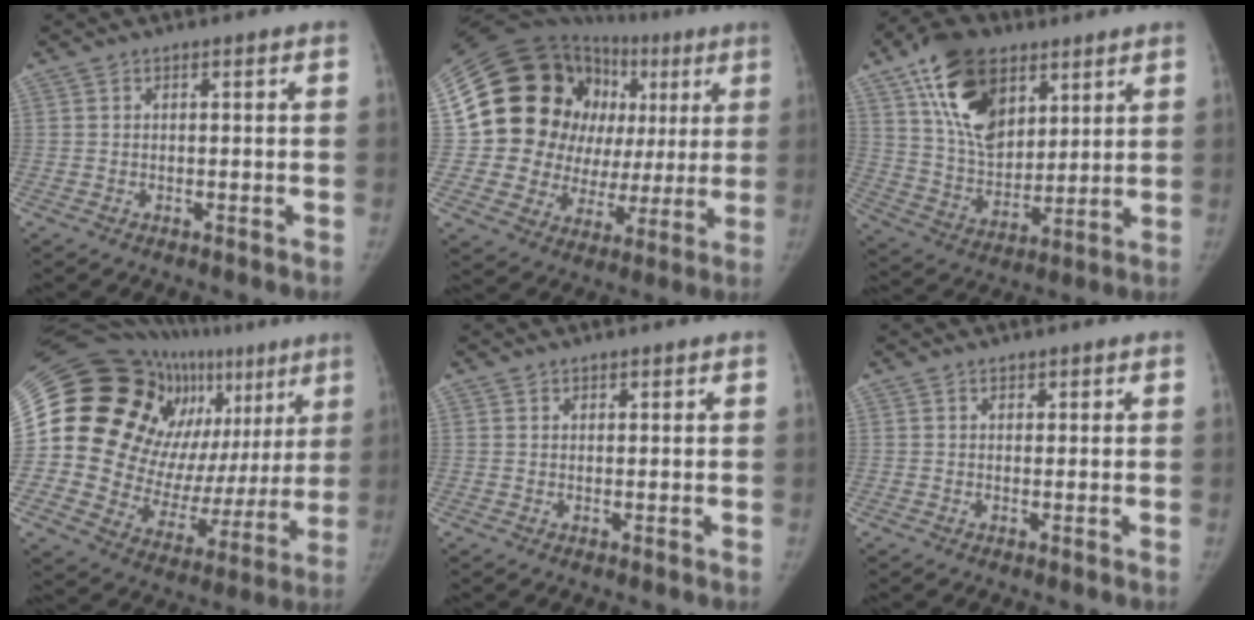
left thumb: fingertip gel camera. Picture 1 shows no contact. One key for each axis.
{"total": 27.0, "fx": 5.6, "fy": 20.7, "fz": 16.4, "tx": -0.179, "ty": 0.038, "tz": 0.103}
{"total": 18.9, "fx": 9.4, "fy": 11.7, "fz": 11.6, "tx": -0.172, "ty": -0.037, "tz": 0.171}
{"total": 33.0, "fx": 13.6, "fy": 19.5, "fz": 22.9, "tx": -0.308, "ty": 0.036, "tz": 0.236}
{"total": 1.1, "fx": 0.8, "fy": 0.8, "fz": 0.0, "tx": 0.018, "ty": -0.003, "tz": 0.006}
{"total": 1.2, "fx": 0.8, "fy": 0.9, "fz": 0.2, "tx": 0.015, "ty": -0.003, "tz": 0.008}